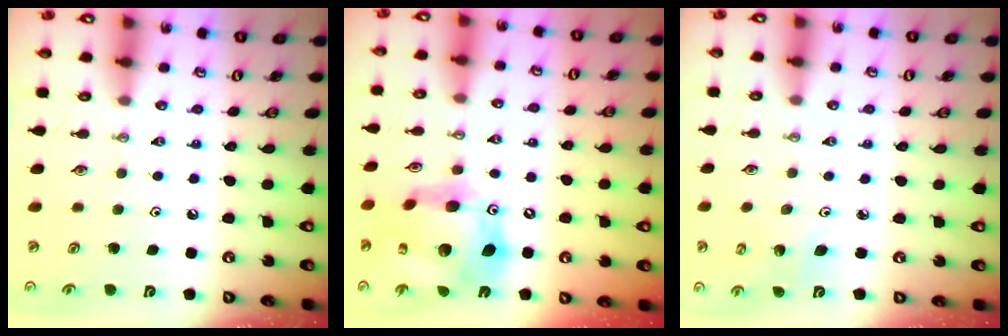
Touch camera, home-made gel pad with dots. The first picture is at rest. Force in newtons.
{"total": 18.7, "press": 18.6, "slide": 2.0}
{"total": 3.6, "press": 3.2, "slide": 1.6}